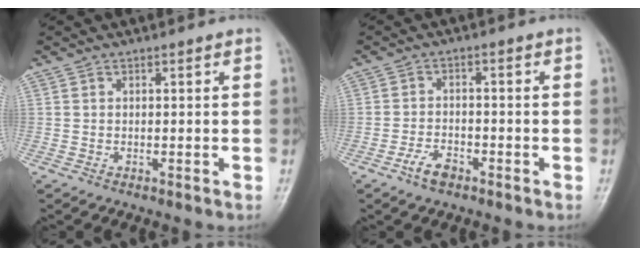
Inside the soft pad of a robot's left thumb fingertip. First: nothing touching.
{"total": 3.8, "force": [-2.6, 2.0, 2.0], "torque": [-0.036, 0.017, -0.049]}